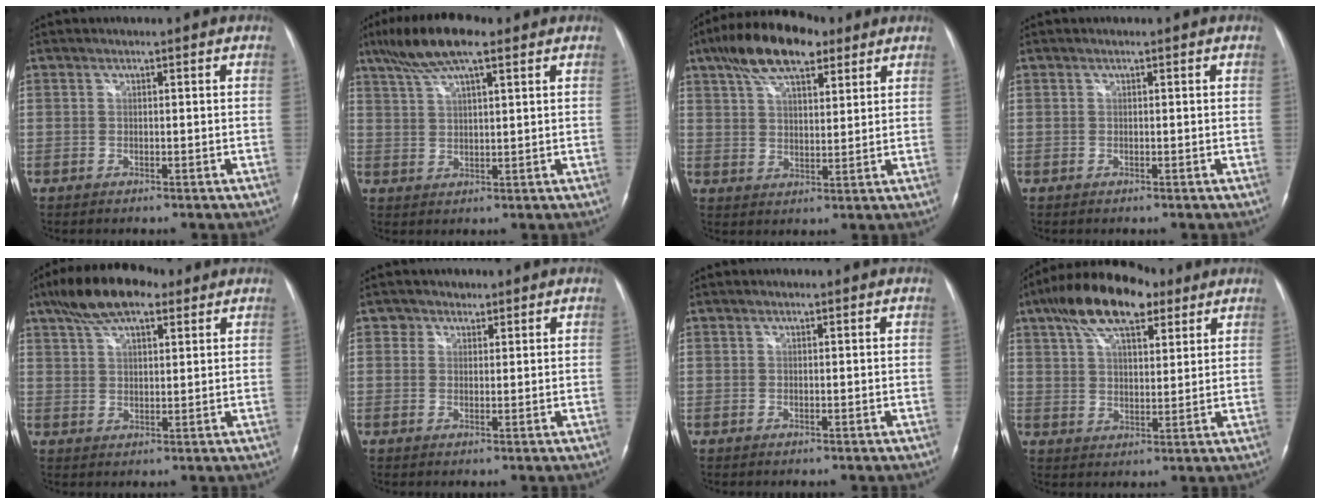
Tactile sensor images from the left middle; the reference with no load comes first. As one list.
[{"total": 9.5, "force": [6.4, 1.8, 6.8], "torque": [-0.134, 0.022, 0.113]}, {"total": 12.7, "force": [8.2, 4.7, 8.5], "torque": [-0.159, 0.030, 0.146]}, {"total": 0.0}, {"total": 10.8, "force": [7.2, 3.8, 7.1], "torque": [-0.135, 0.027, 0.126]}, {"total": 2.1, "force": [1.2, 1.7, -0.1], "torque": [0.012, 0.000, 0.012]}, {"total": 0.0}, {"total": 14.3, "force": [8.8, 5.4, 9.9], "torque": [-0.188, 0.036, 0.157]}]